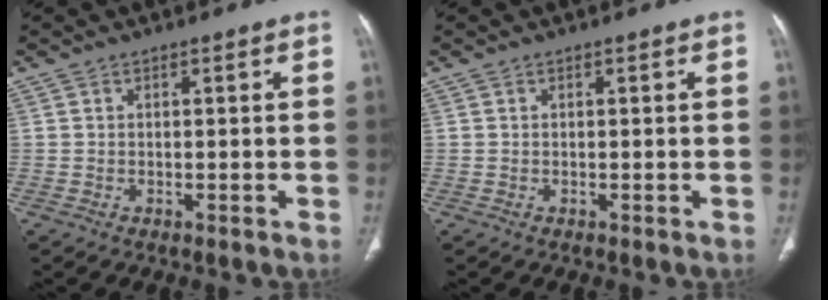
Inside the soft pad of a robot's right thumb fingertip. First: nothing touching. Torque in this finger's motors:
{"motor_torque": [0.45, -0.17, -0.01, 0.00, 0.02]}